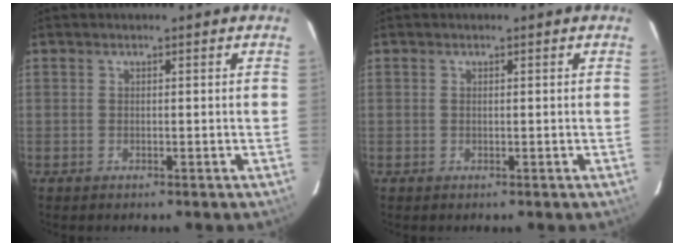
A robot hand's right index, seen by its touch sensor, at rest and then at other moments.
{"total": 0.0}